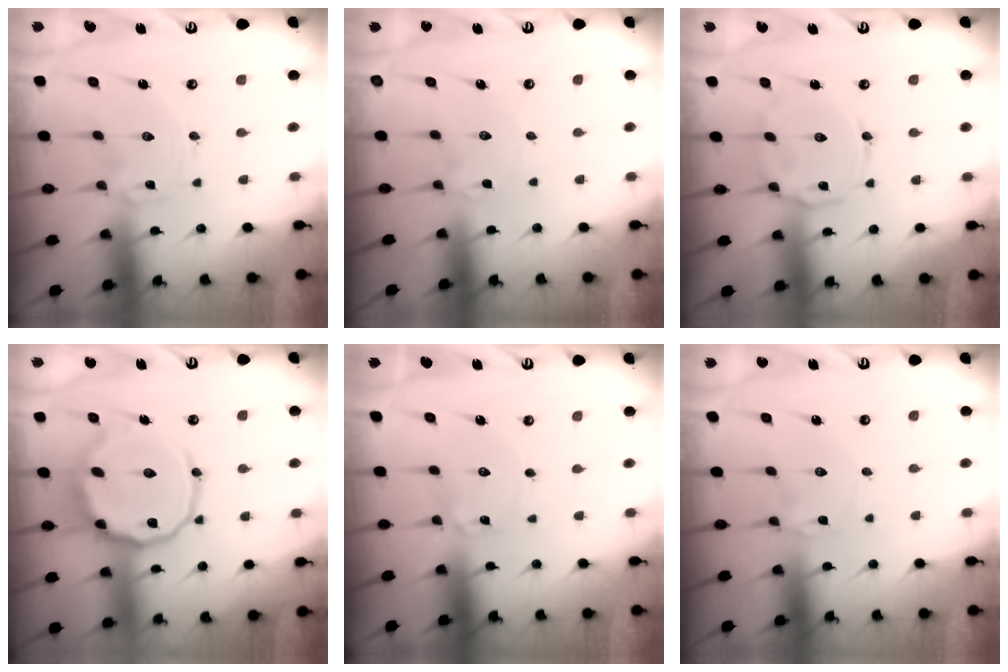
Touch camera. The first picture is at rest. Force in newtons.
{"total": 2.4, "press": 2.4, "slide": 0.3}
{"total": 6.6, "press": 6.6, "slide": 0.5}
{"total": 15.0, "press": 15.0, "slide": 1.2}
{"total": 1.0, "press": 1.0, "slide": 0.0}
{"total": 2.1, "press": 2.1, "slide": 0.1}